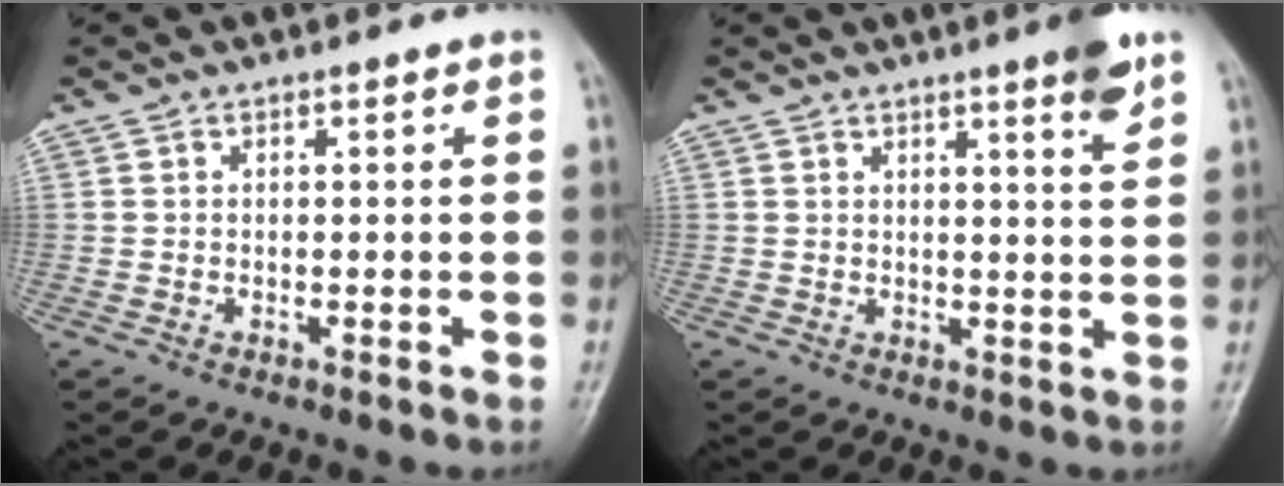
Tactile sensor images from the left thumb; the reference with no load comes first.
{"total": 5.0, "force": [3.2, 0.2, 3.8], "torque": [-0.046, -0.021, 0.042]}